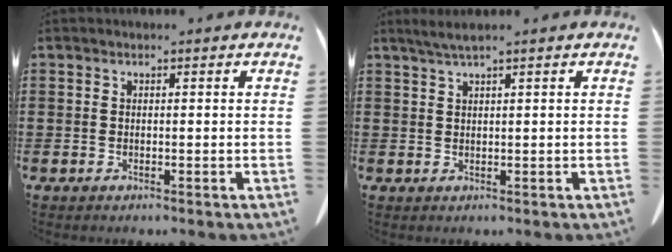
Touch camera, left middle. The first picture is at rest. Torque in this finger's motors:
{"motor_torque": [0.05, 0.00, 0.10, 0.03]}